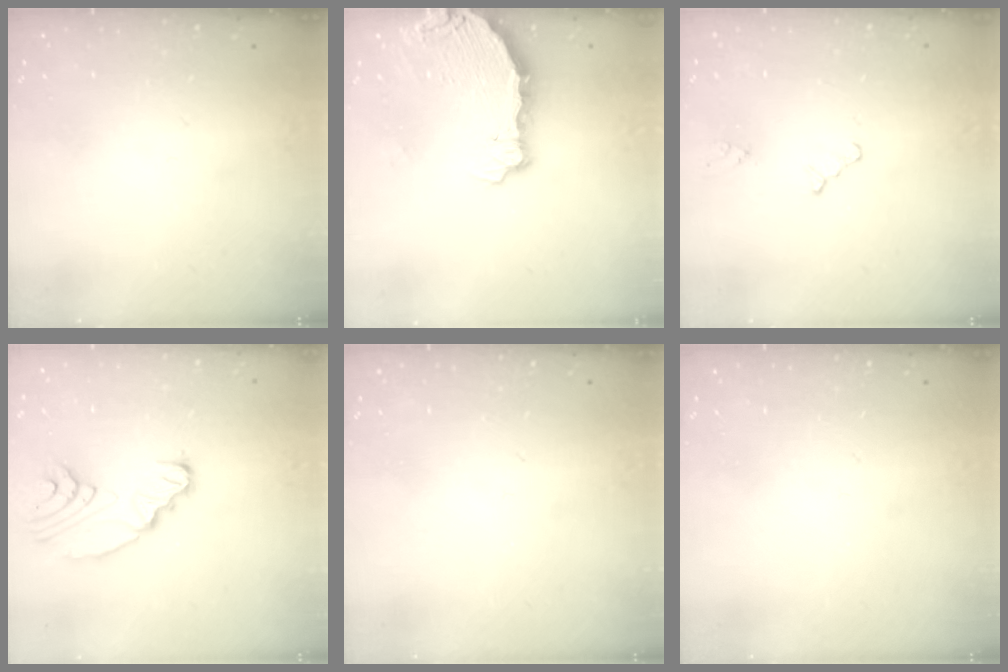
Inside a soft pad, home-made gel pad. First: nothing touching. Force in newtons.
{"total": 6.7, "press": 5.9, "slide": 3.2}
{"total": 0.7, "press": 0.7, "slide": 0.2}
{"total": 11.1, "press": 9.9, "slide": 5.0}
{"total": 0.0}
{"total": 0.0}